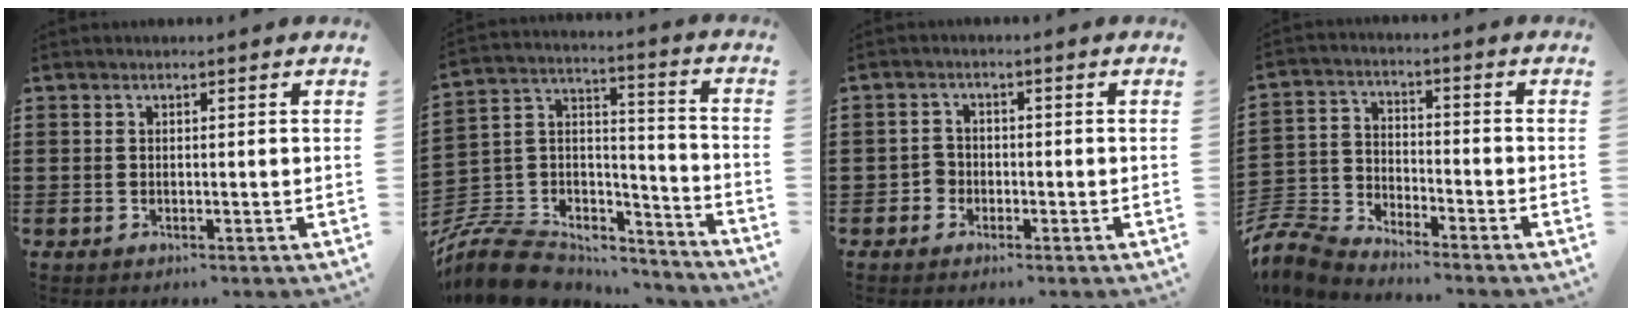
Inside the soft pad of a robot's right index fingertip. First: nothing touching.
{"total": 10.2, "force": [-8.1, 5.4, 3.1], "torque": [-0.094, 0.013, -0.158]}
{"total": 2.2, "force": [-1.1, 1.8, 0.5], "torque": [-0.016, 0.003, -0.025]}
{"total": 6.4, "force": [-6.2, 1.3, 1.1], "torque": [-0.058, -0.004, -0.134]}